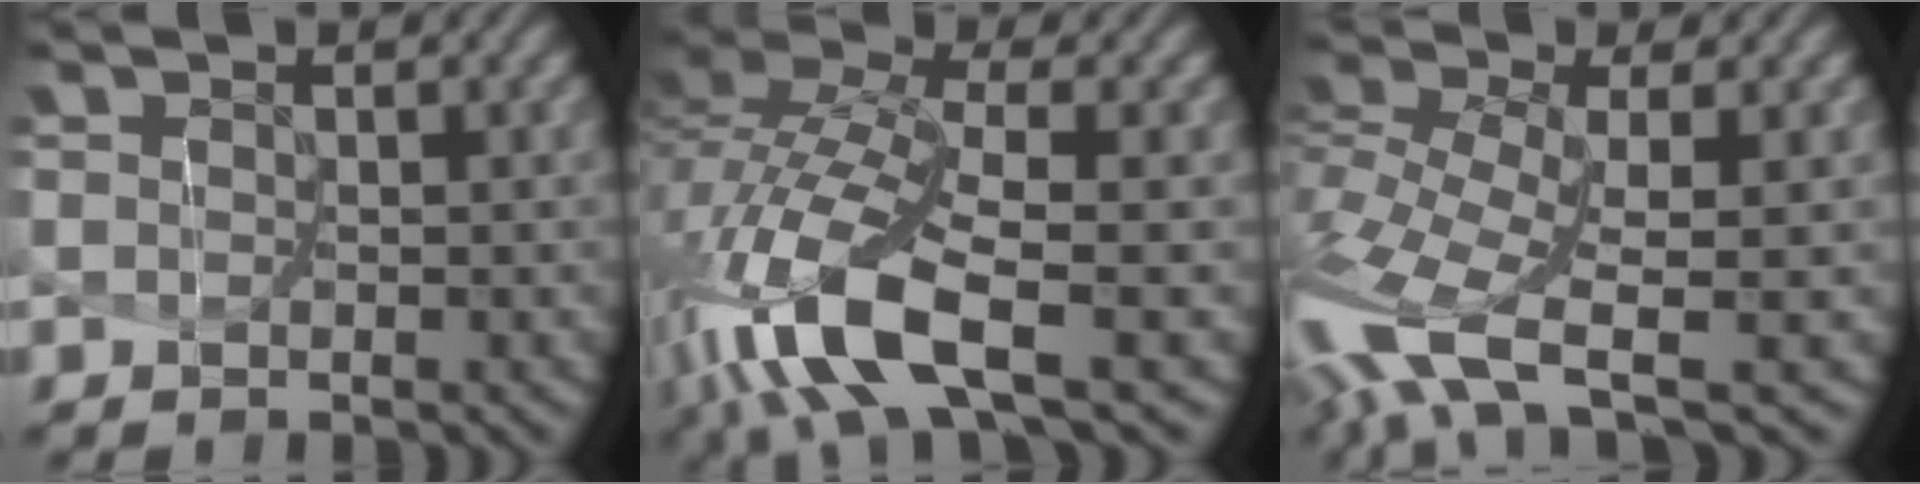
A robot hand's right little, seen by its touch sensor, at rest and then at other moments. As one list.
[{"total": 10.6, "force": [-5.1, 3.5, 8.6], "torque": [-0.190, -0.005, -0.090]}, {"total": 9.6, "force": [-4.6, 3.5, 7.6], "torque": [-0.196, -0.011, -0.073]}]